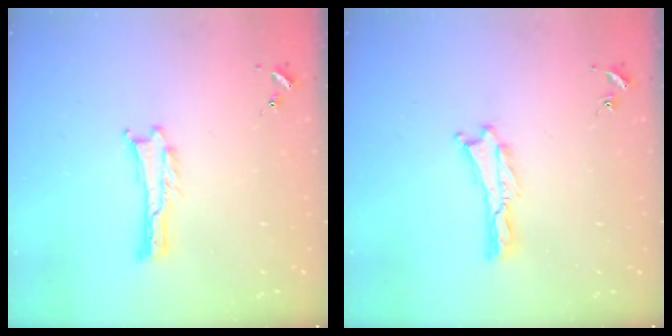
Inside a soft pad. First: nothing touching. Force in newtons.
{"total": 0.0}